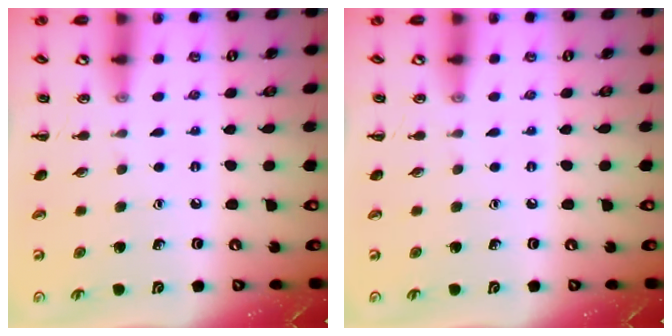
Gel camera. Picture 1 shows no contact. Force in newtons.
{"total": 0.0}